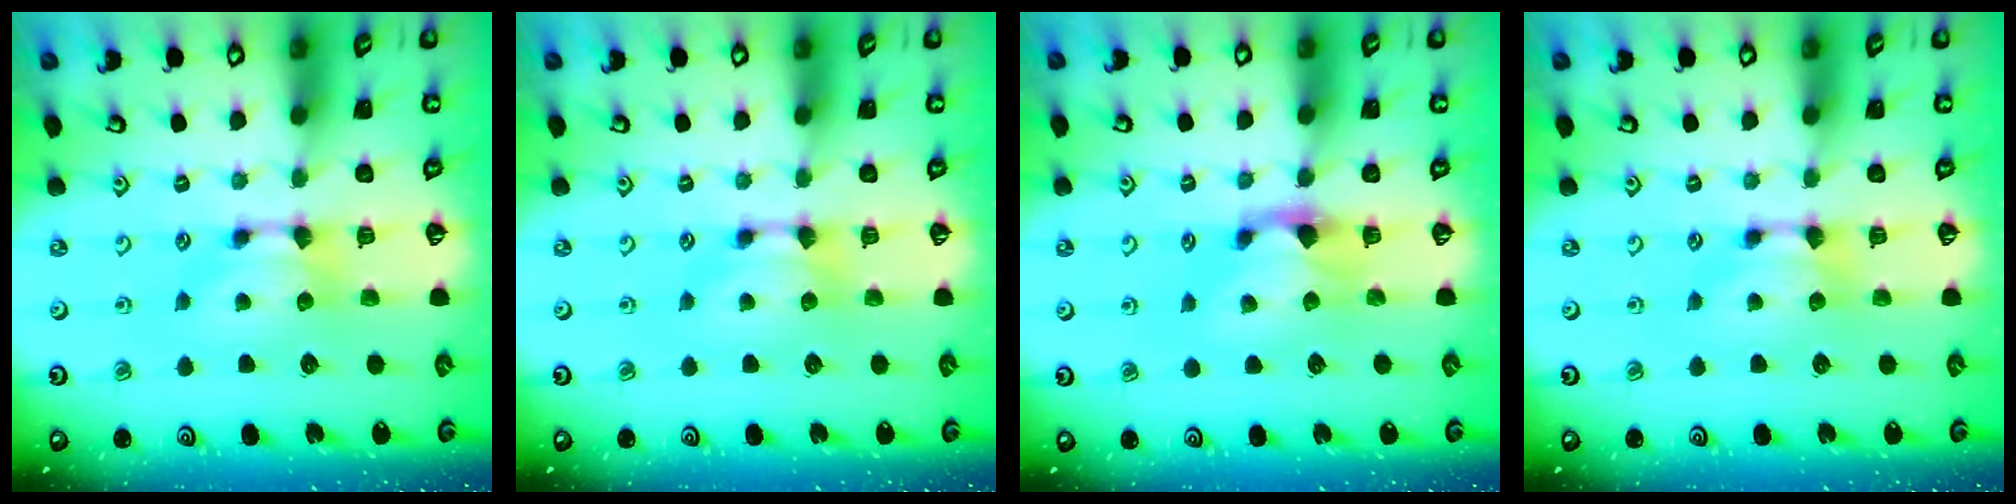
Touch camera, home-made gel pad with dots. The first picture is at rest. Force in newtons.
{"total": 0.0}
{"total": 1.3, "press": 0.6, "slide": 1.2}
{"total": 0.0}